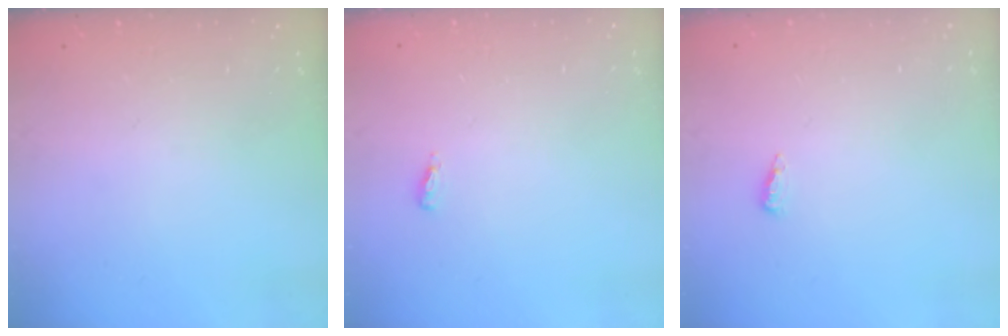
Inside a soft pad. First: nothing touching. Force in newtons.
{"total": 3.7, "press": 3.6, "slide": 1.0}
{"total": 4.3, "press": 4.2, "slide": 0.9}